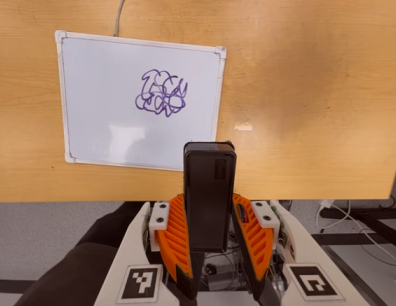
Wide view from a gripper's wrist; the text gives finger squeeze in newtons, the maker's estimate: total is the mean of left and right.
{"total": 4.1, "left": 2.6, "right": 5.7}